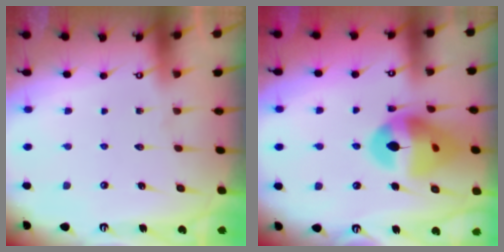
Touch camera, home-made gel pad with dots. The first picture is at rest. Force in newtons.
{"total": 16.4, "press": 16.2, "slide": 2.3}